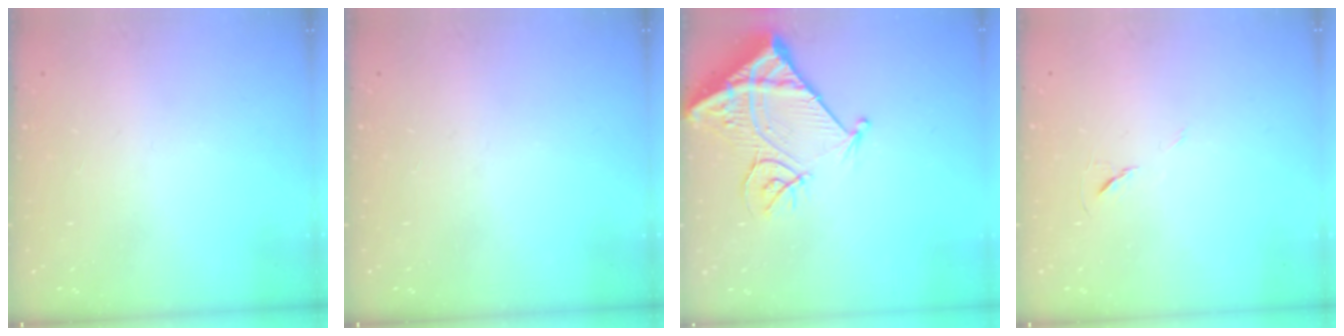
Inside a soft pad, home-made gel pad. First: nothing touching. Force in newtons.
{"total": 0.0}
{"total": 16.0, "press": 15.9, "slide": 1.8}
{"total": 6.0, "press": 5.5, "slide": 2.3}